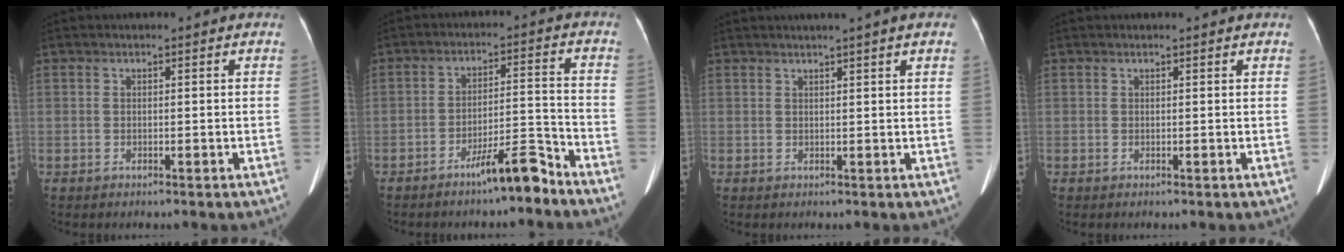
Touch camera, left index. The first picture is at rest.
{"total": 6.9, "force": [-5.6, 0.2, 4.0], "torque": [-0.062, -0.001, -0.099]}
{"total": 4.6, "force": [3.5, -0.3, 3.1], "torque": [-0.046, 0.025, 0.043]}
{"total": 1.1, "force": [1.1, 0.0, 0.4], "torque": [-0.012, 0.013, 0.012]}